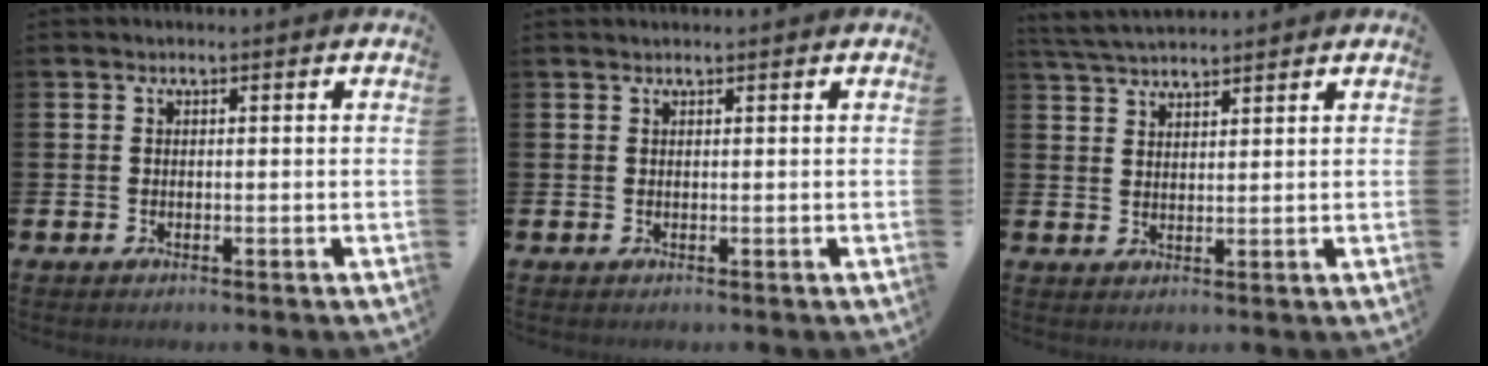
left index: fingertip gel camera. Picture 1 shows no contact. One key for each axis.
{"total": 0.5, "fx": 0.5, "fy": 0.0, "fz": 0.1, "tx": 0.002, "ty": -0.001, "tz": 0.009}
{"total": 4.0, "fx": 3.9, "fy": 0.7, "fz": 0.9, "tx": -0.023, "ty": -0.015, "tz": 0.070}